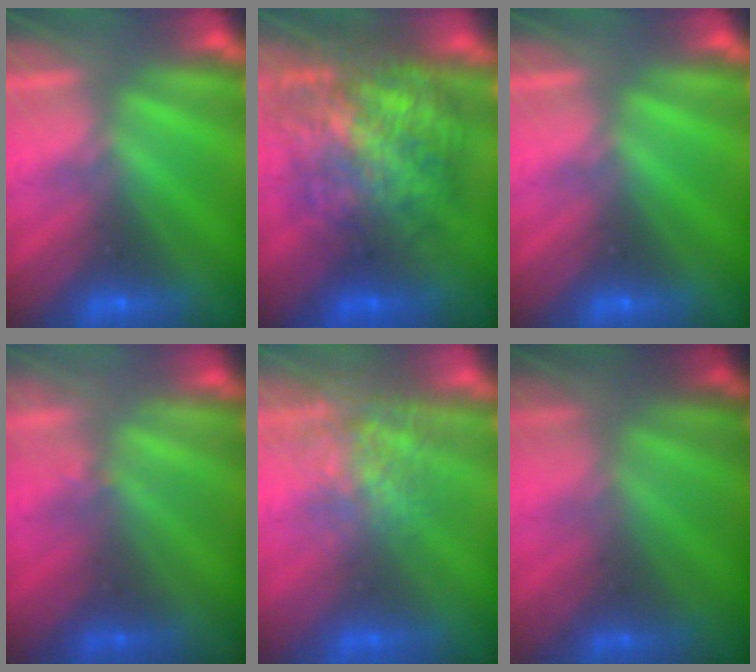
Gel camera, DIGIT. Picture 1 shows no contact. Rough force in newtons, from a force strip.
{"total": 7.3}
{"total": 0.0}
{"total": 2.3}
{"total": 3.8}
{"total": 1.8}